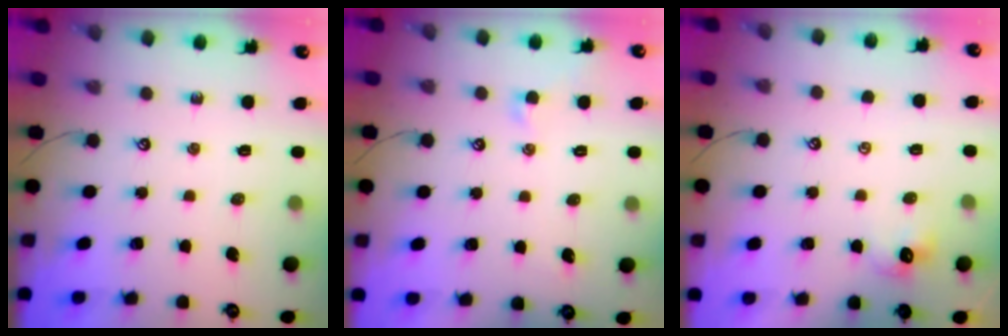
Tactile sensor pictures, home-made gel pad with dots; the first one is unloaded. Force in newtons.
{"total": 1.3, "press": 1.1, "slide": 0.7}
{"total": 2.3, "press": 2.2, "slide": 0.4}